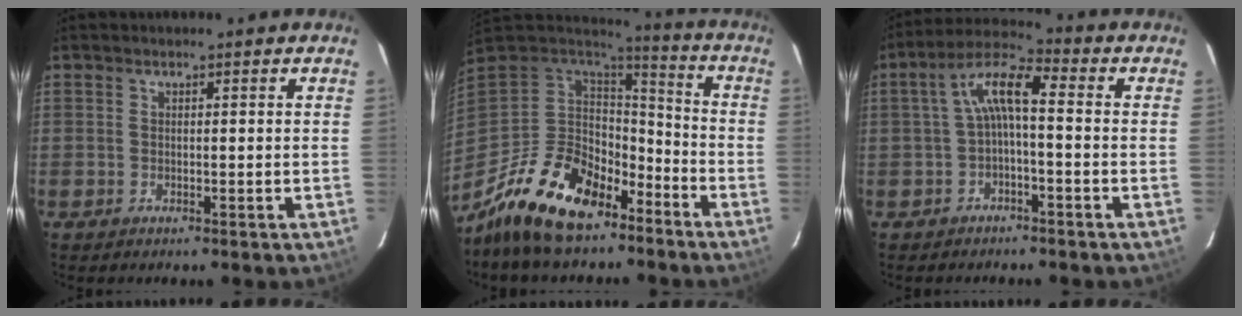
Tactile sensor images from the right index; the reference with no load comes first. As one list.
[{"total": 20.5, "force": [-13.3, 10.3, 11.7], "torque": [-0.241, -0.010, -0.219]}, {"total": 7.0, "force": [-0.8, 1.8, 6.7], "torque": [-0.143, 0.024, -0.017]}]